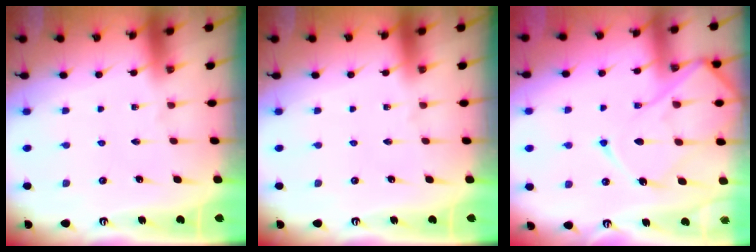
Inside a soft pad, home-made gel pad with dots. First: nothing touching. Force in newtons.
{"total": 0.0}
{"total": 14.6, "press": 14.6, "slide": 1.3}